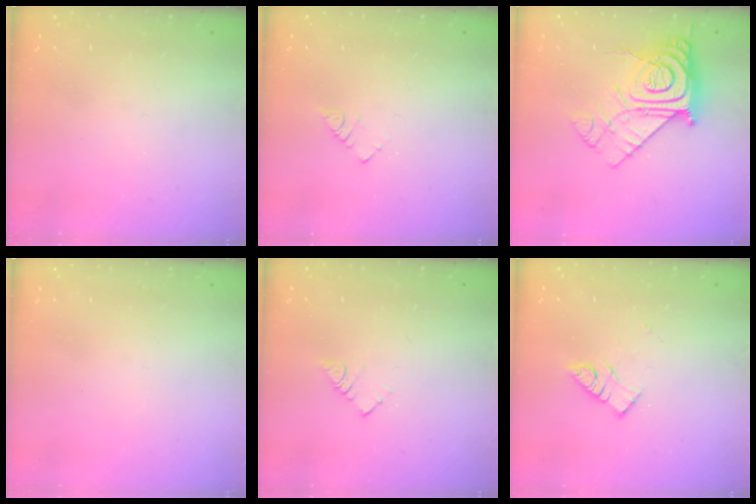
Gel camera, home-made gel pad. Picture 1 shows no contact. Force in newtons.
{"total": 2.3, "press": 2.3, "slide": 0.4}
{"total": 14.8, "press": 14.7, "slide": 1.3}
{"total": 1.7, "press": 1.6, "slide": 0.1}
{"total": 3.6, "press": 3.6, "slide": 0.2}
{"total": 9.1, "press": 9.1, "slide": 0.4}